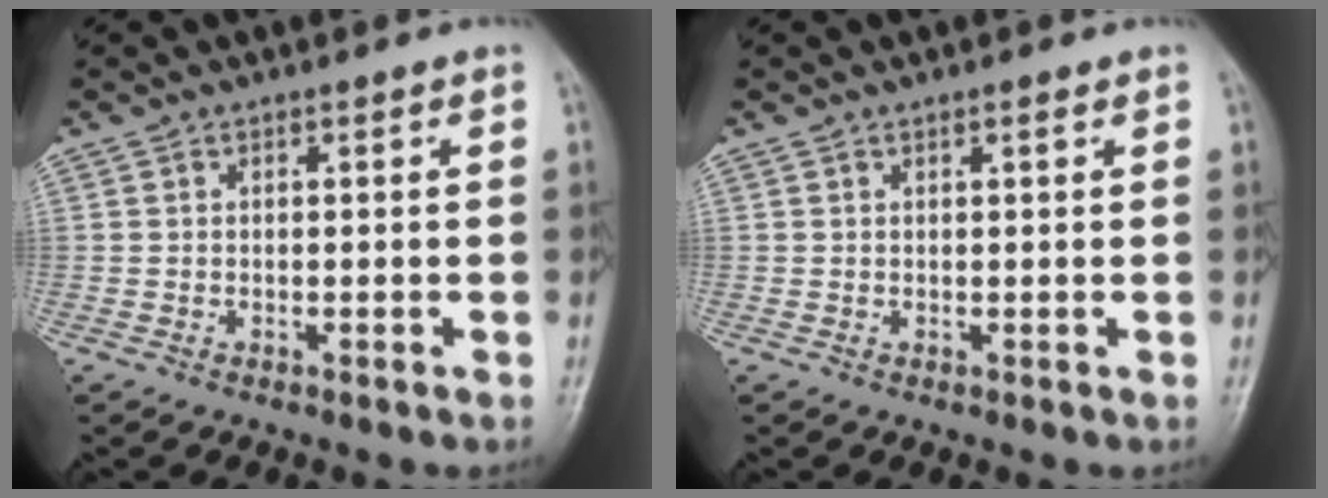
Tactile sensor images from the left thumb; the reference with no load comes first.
{"total": 0.8, "force": [0.5, 0.2, 0.6], "torque": [-0.009, -0.001, 0.007]}